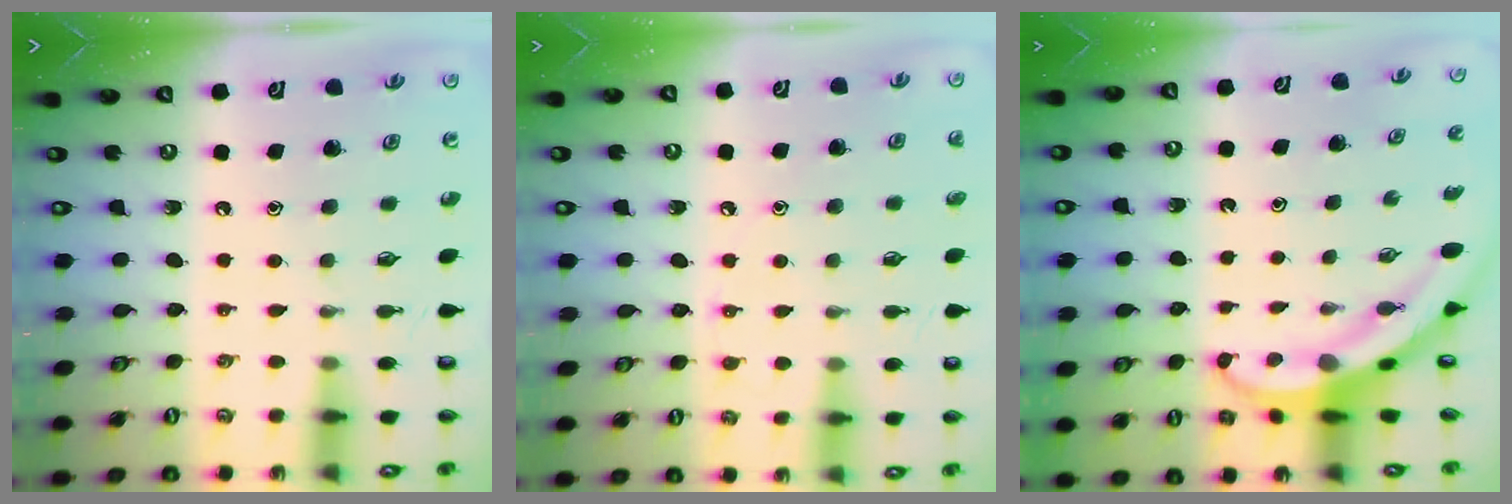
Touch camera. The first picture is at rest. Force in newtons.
{"total": 5.0, "press": 4.9, "slide": 1.0}
{"total": 3.9, "press": 3.8, "slide": 0.6}